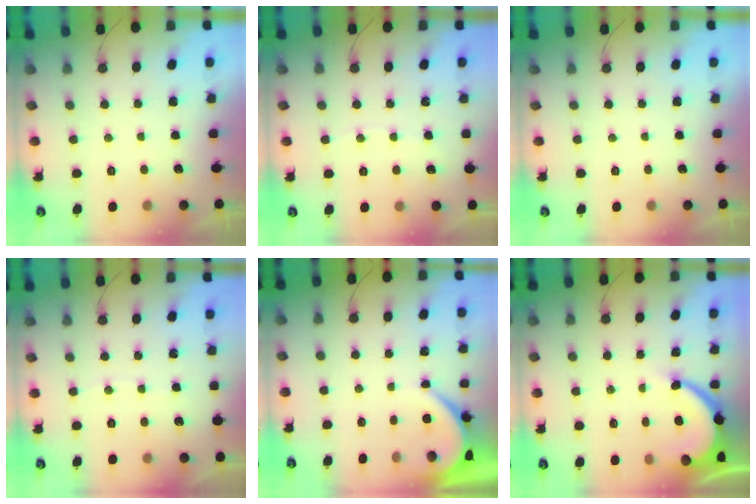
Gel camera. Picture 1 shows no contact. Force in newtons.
{"total": 4.4, "press": 4.4, "slide": 0.4}
{"total": 0.0}
{"total": 3.0, "press": 2.9, "slide": 0.4}
{"total": 3.9, "press": 3.8, "slide": 0.5}
{"total": 8.1, "press": 8.0, "slide": 0.8}